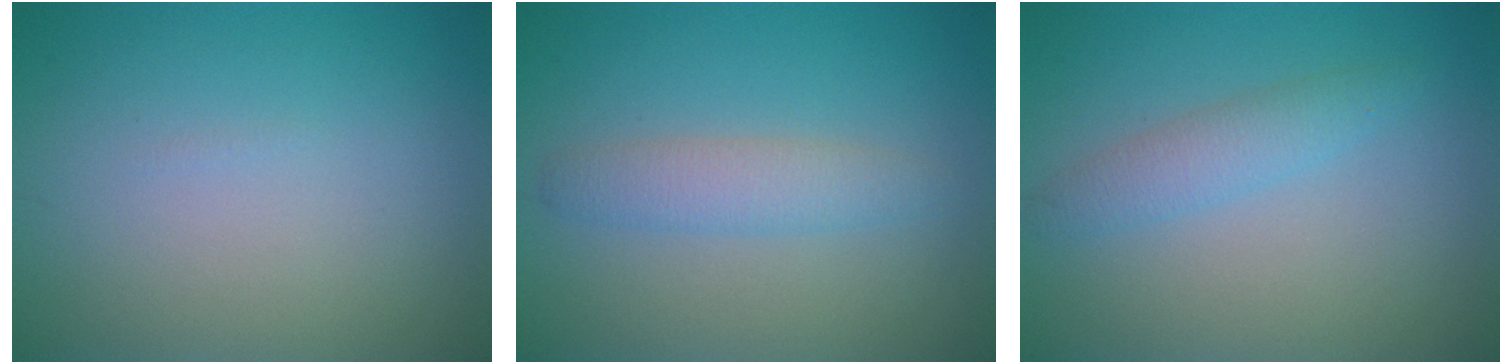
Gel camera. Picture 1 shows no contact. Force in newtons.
{"total": 2.5, "press": 2.5, "slide": 0.2}
{"total": 2.1, "press": 2.1, "slide": 0.0}